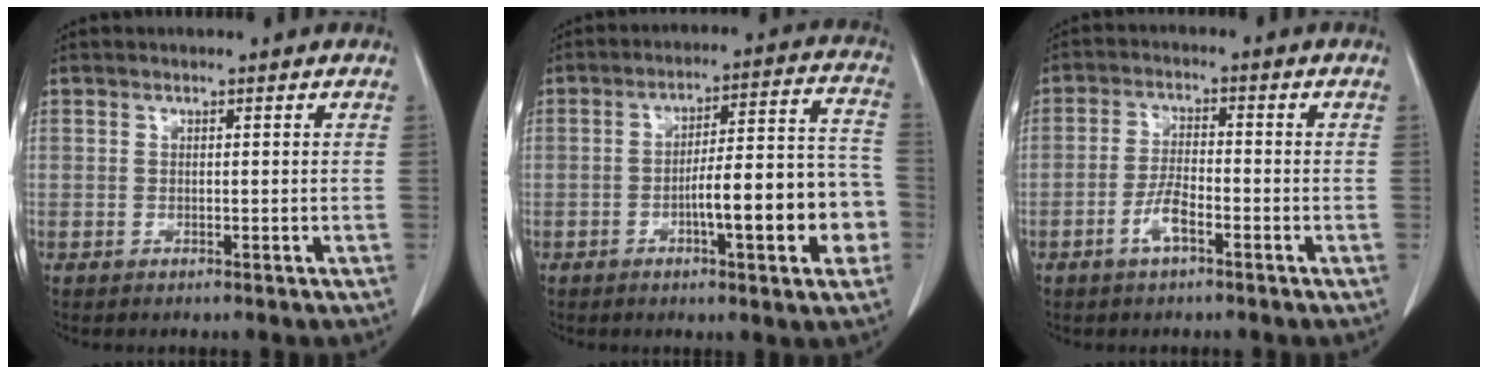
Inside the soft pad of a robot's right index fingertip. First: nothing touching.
{"total": 13.6, "force": [-4.0, 2.5, 12.8], "torque": [-0.174, 0.028, -0.056]}
{"total": 3.4, "force": [-1.9, 0.8, 2.7], "torque": [-0.054, 0.002, -0.037]}